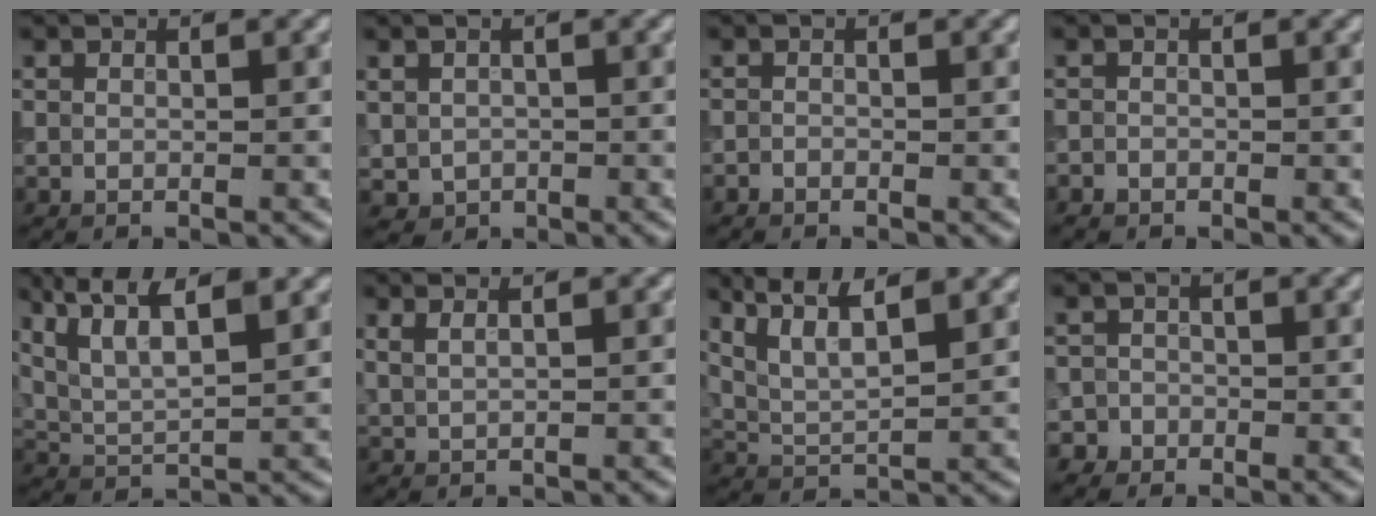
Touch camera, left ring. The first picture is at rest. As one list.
[{"total": 1.0, "force": [0.0, 0.9, -0.1], "torque": [-0.002, 0.002, 0.005]}, {"total": 0.6, "force": [-0.5, -0.2, -0.2], "torque": [-0.005, 0.007, -0.008]}, {"total": 1.0, "force": [-0.9, 0.2, -0.3], "torque": [0.003, 0.004, -0.015]}, {"total": 6.6, "force": [4.7, 1.7, 4.4], "torque": [-0.086, 0.031, 0.072]}, {"total": 2.7, "force": [1.8, 1.2, 1.5], "torque": [-0.007, 0.017, 0.004]}, {"total": 5.8, "force": [4.4, 1.3, 3.6], "torque": [-0.067, 0.031, 0.065]}, {"total": 1.6, "force": [-0.8, 1.1, -0.7], "torque": [0.030, 0.017, -0.015]}]